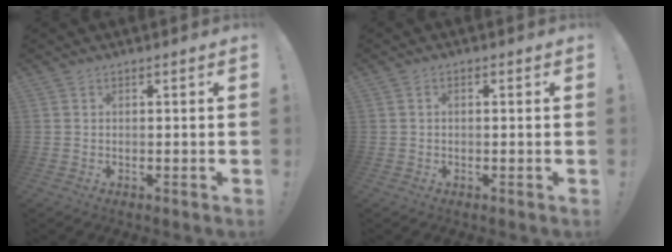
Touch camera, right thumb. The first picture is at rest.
{"total": 0.9, "force": [-0.3, 0.4, 0.8], "torque": [-0.022, 0.006, -0.003]}